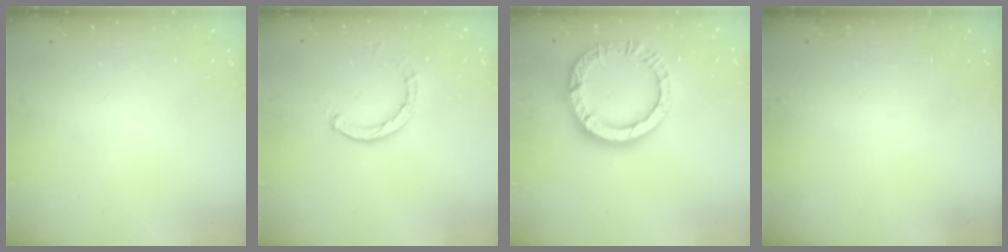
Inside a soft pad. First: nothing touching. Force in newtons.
{"total": 2.6, "press": 2.6, "slide": 0.1}
{"total": 12.7, "press": 12.6, "slide": 1.2}
{"total": 0.0}